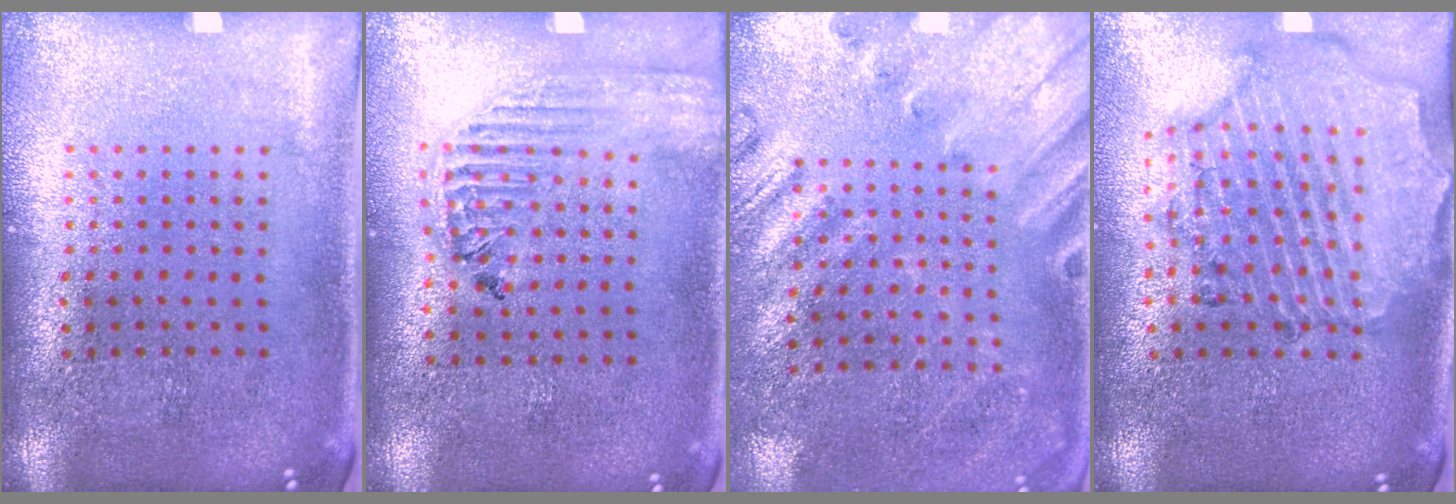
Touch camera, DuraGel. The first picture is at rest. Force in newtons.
{"total": 1.7, "press": 1.6, "slide": 0.6}
{"total": 2.3, "press": 2.0, "slide": 1.0}
{"total": 1.6, "press": 1.6, "slide": 0.4}